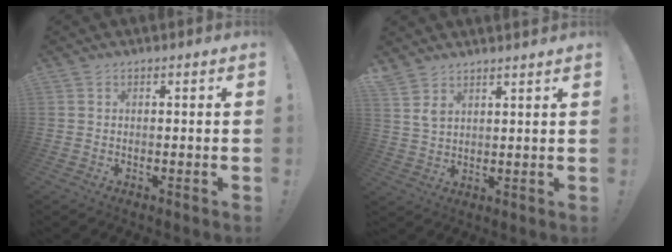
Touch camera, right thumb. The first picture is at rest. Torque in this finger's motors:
{"motor_torque": [-0.32, 0.33, 0.06, 0.05, 0.10]}